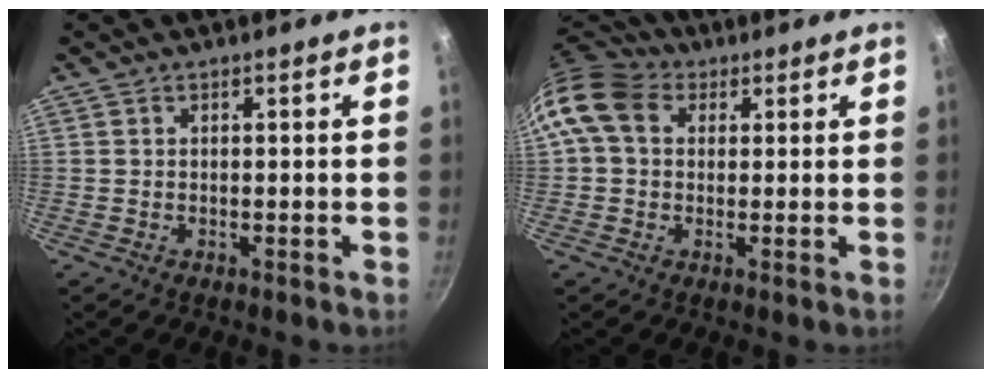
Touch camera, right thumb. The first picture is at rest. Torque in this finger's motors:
{"motor_torque": [0.08, 0.58, 0.64, -0.59, 0.31]}